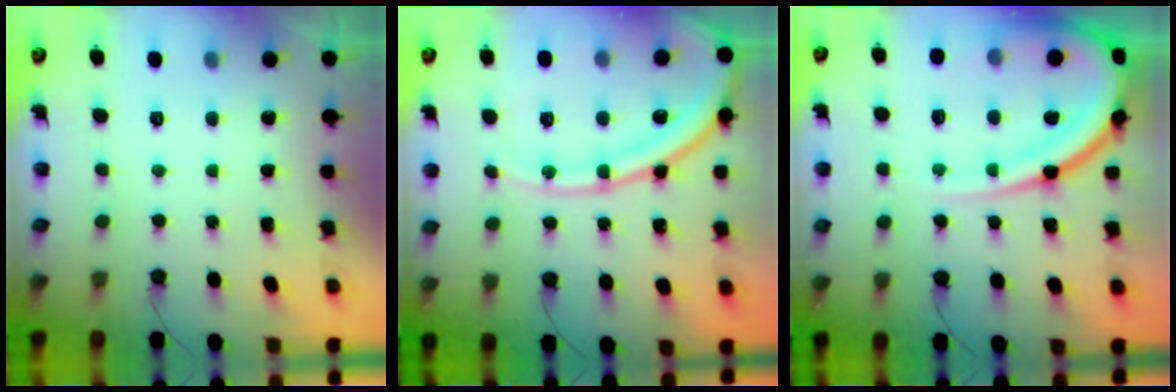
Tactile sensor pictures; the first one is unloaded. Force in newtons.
{"total": 16.6, "press": 16.5, "slide": 1.9}
{"total": 17.9, "press": 17.8, "slide": 1.2}